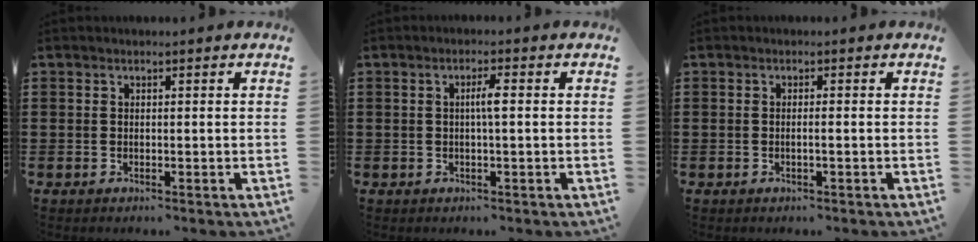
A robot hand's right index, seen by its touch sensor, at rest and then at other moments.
{"total": 2.4, "force": [0.0, 0.1, 2.4], "torque": [-0.045, -0.001, -0.003]}
{"total": 1.0, "force": [-0.4, -0.2, 0.8], "torque": [-0.015, -0.005, -0.008]}